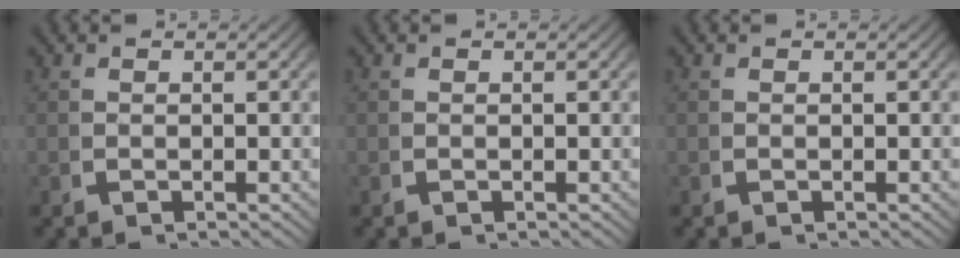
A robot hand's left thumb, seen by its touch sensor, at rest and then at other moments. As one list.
[{"total": 0.0}, {"total": 0.0}]